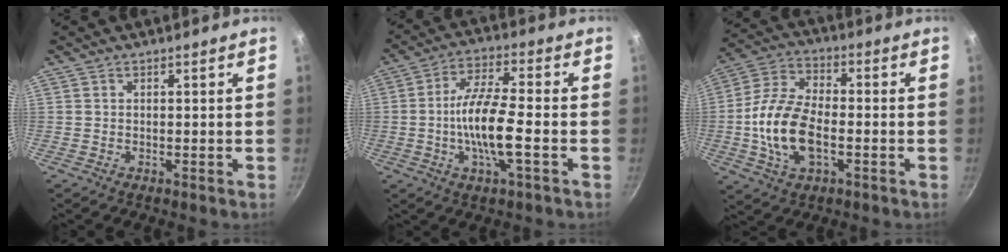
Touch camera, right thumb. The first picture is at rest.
{"total": 11.4, "force": [-2.4, 2.8, 10.7], "torque": [-0.205, 0.022, -0.053]}
{"total": 14.4, "force": [-2.6, 7.8, 11.8], "torque": [-0.225, 0.029, -0.060]}